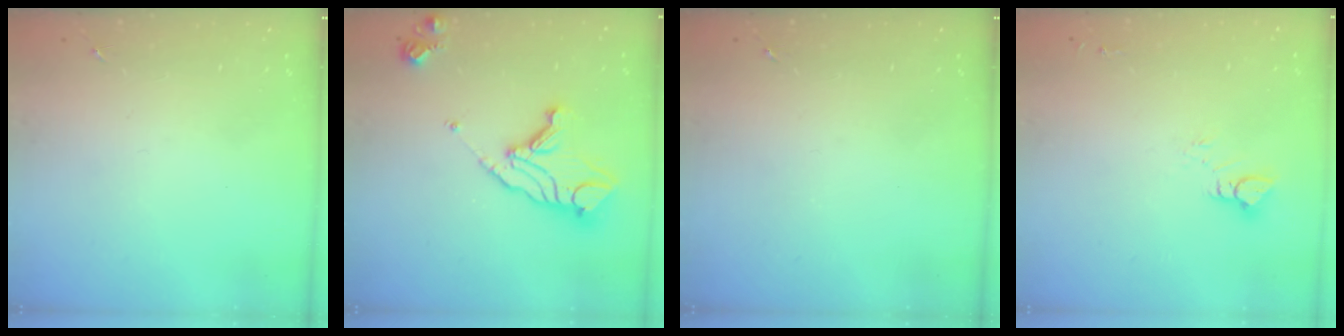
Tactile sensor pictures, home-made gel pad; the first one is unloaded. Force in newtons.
{"total": 14.9, "press": 14.8, "slide": 1.5}
{"total": 0.0}
{"total": 5.1, "press": 5.1, "slide": 0.3}